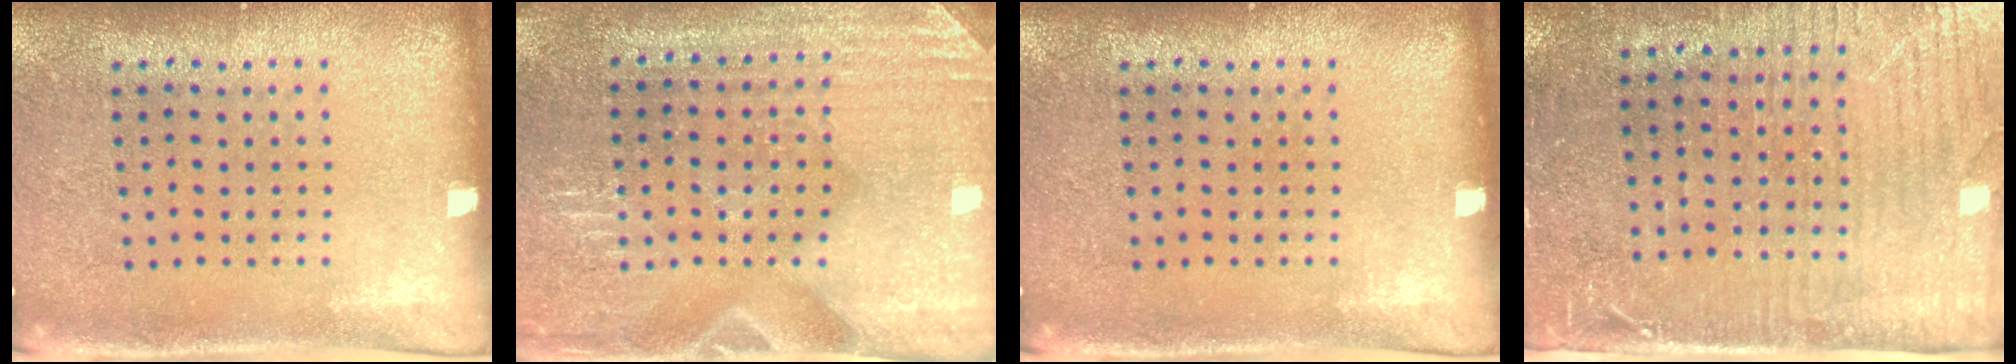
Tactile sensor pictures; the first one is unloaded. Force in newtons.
{"total": 3.2, "press": 3.1, "slide": 0.4}
{"total": 0.0}
{"total": 3.6, "press": 3.1, "slide": 1.7}